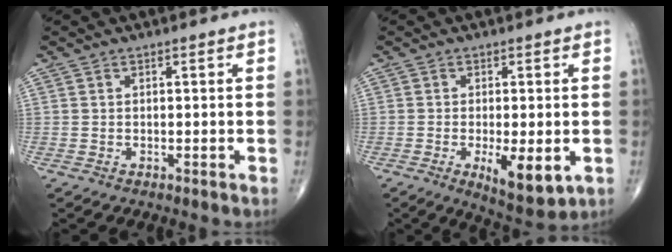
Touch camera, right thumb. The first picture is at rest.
{"total": 8.5, "force": [-2.3, 3.0, 7.6], "torque": [-0.112, -0.020, -0.030]}